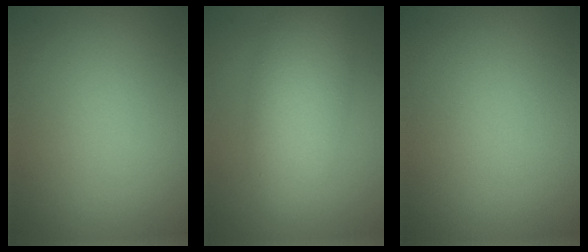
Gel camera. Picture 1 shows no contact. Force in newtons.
{"total": 6.1, "press": 6.1, "slide": 0.4}
{"total": 0.0}